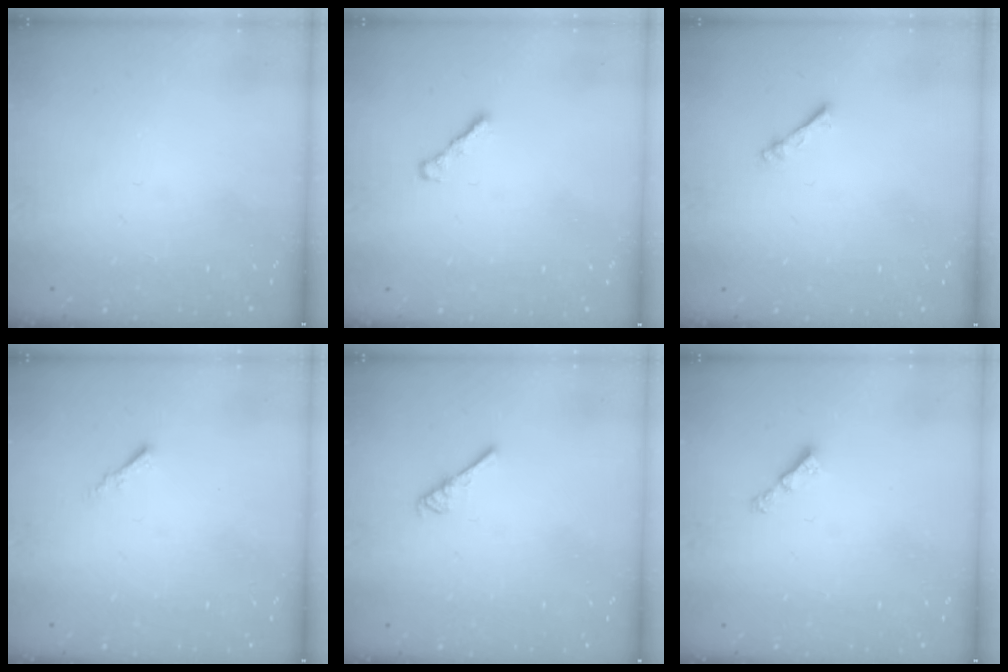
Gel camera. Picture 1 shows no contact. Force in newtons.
{"total": 2.4, "press": 2.3, "slide": 0.6}
{"total": 1.1, "press": 1.1, "slide": 0.2}
{"total": 0.5, "press": 0.4, "slide": 0.3}
{"total": 2.7, "press": 2.6, "slide": 0.4}
{"total": 3.0, "press": 2.9, "slide": 0.5}